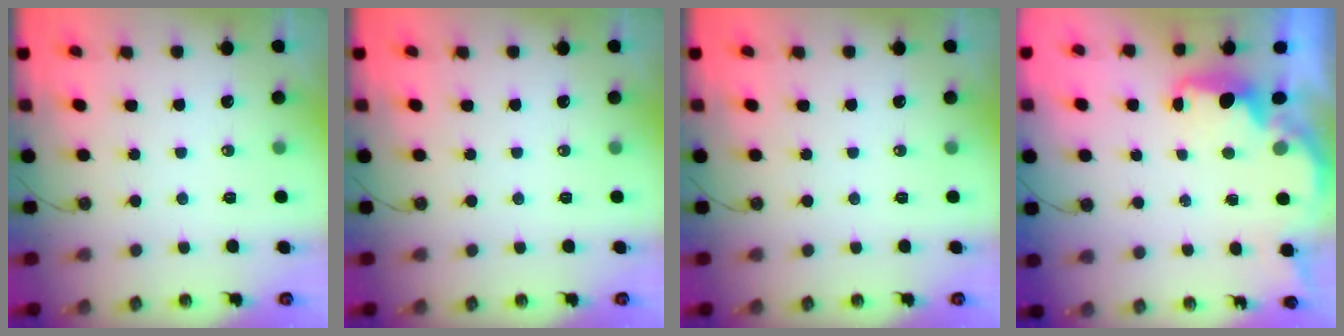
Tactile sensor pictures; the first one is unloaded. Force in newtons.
{"total": 0.0}
{"total": 0.0}
{"total": 2.2, "press": 2.0, "slide": 0.8}